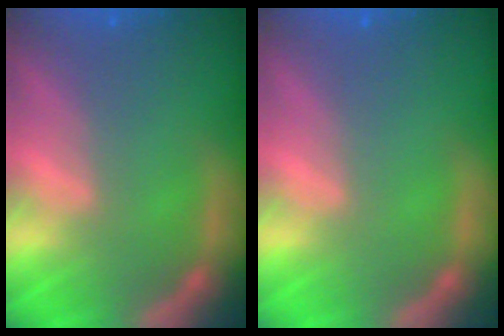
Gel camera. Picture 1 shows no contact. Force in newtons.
{"total": 0.0}